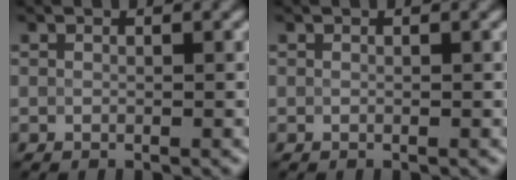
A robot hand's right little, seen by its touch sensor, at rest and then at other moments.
{"total": 0.0}